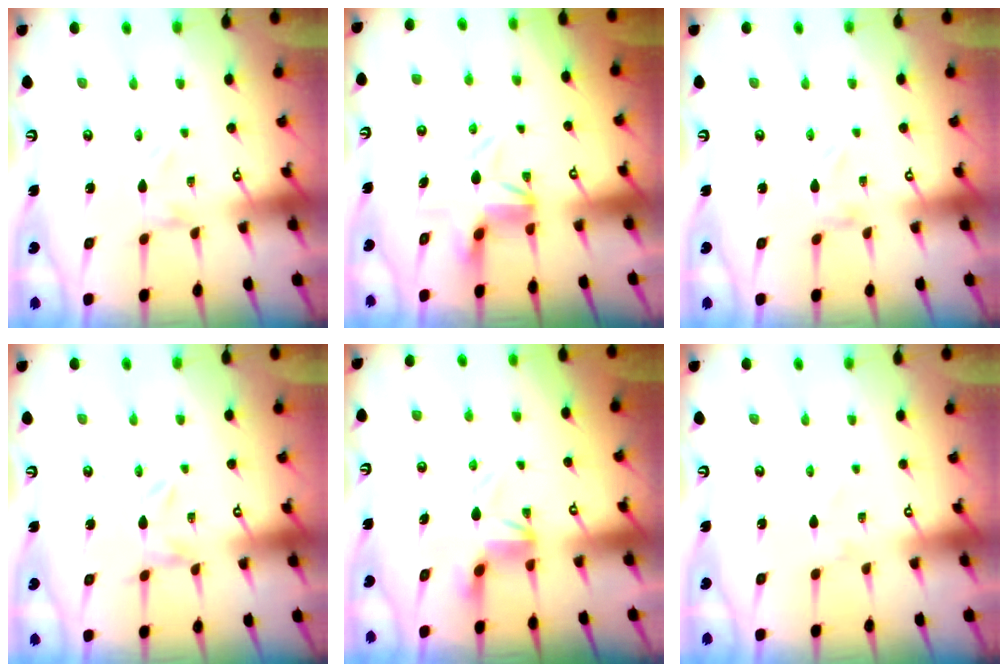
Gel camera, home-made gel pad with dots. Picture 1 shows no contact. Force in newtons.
{"total": 4.5, "press": 4.4, "slide": 0.3}
{"total": 0.0}
{"total": 0.0}
{"total": 5.1, "press": 5.1, "slide": 0.1}
{"total": 1.0, "press": 1.0, "slide": 0.0}